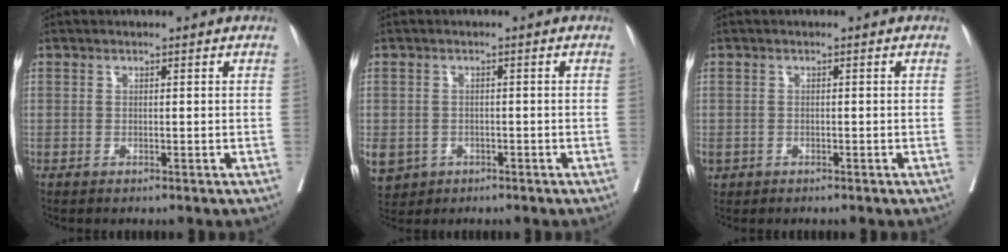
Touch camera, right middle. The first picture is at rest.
{"total": 11.2, "force": [-4.4, 9.5, 4.2], "torque": [-0.136, -0.008, -0.057]}
{"total": 2.5, "force": [-1.1, 1.9, 1.3], "torque": [-0.043, 0.000, -0.016]}